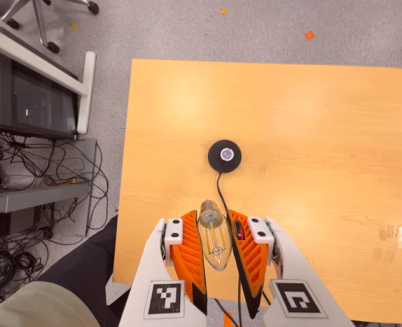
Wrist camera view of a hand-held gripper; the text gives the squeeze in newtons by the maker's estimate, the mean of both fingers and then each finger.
{"total": 17.9, "left": 19.0, "right": 16.8}